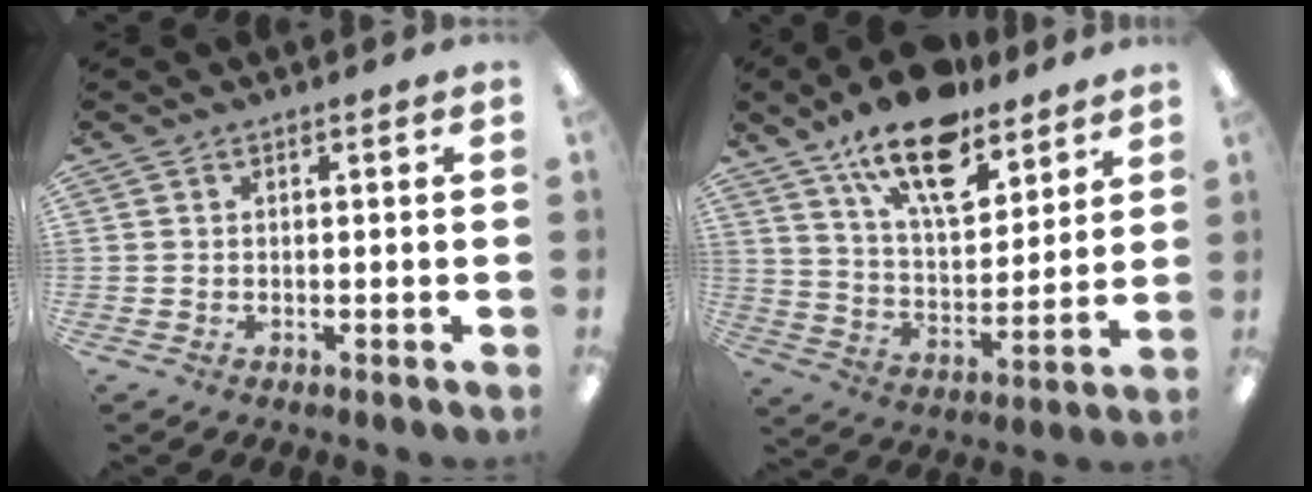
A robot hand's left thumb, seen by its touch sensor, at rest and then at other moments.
{"total": 17.9, "force": [12.8, 7.4, 10.0], "torque": [-0.162, -0.071, 0.221]}